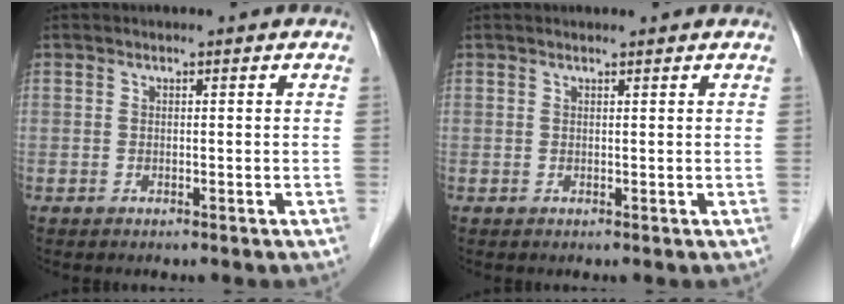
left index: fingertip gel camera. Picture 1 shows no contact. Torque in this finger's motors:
{"motor_torque": [-0.04, -0.20, -0.15, -0.01]}